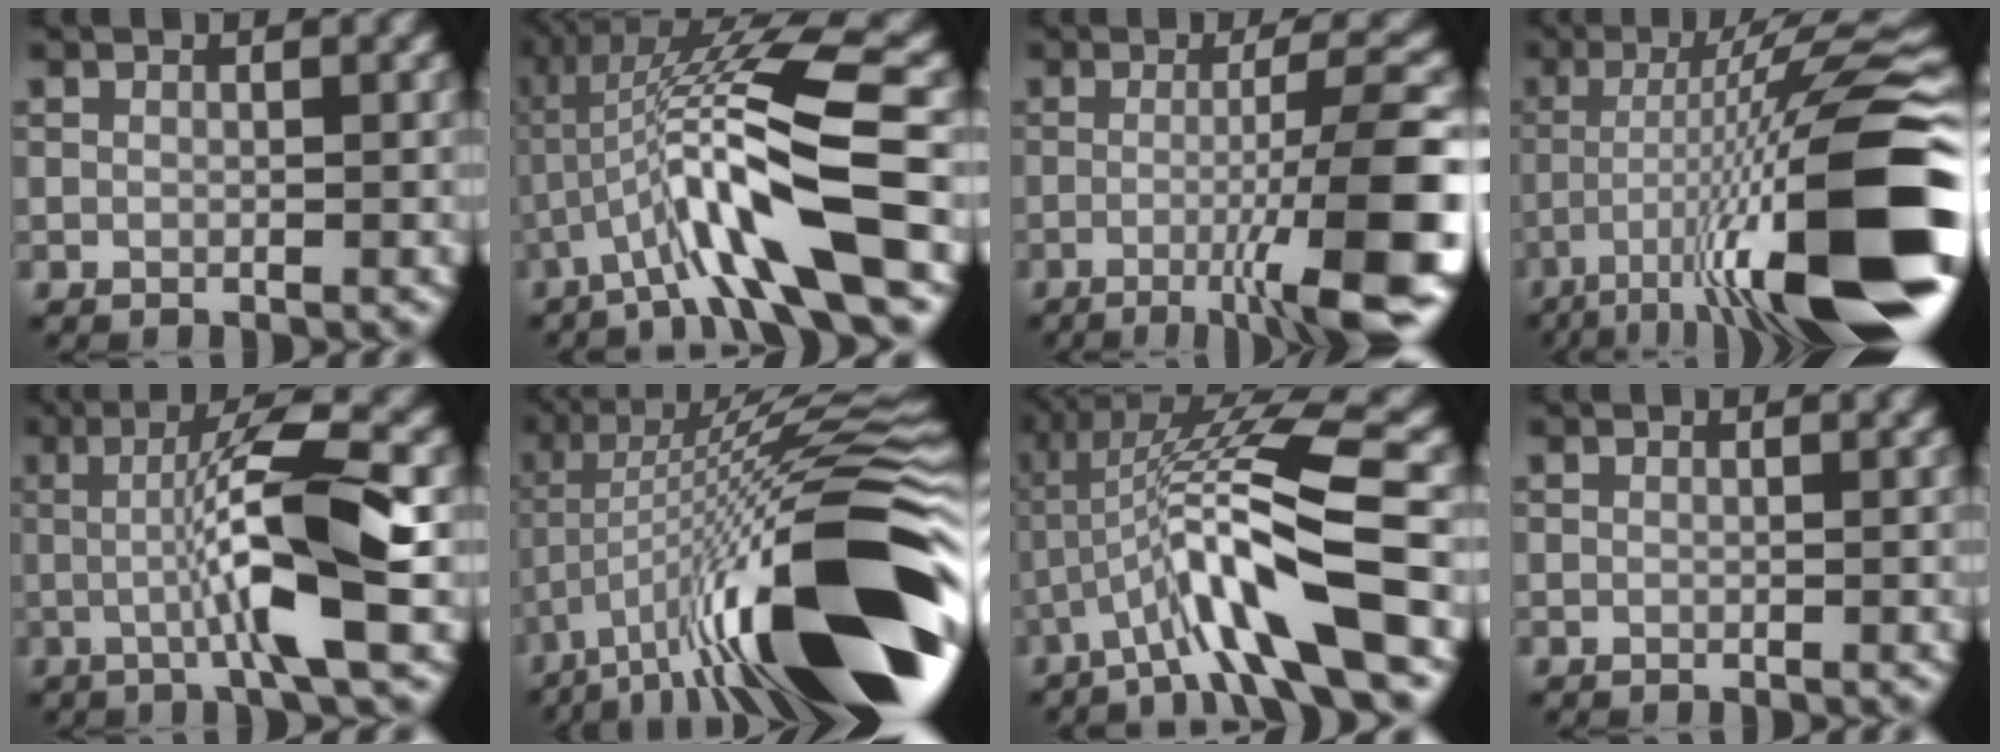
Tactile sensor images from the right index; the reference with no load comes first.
{"total": 10.3, "force": [-3.3, 1.5, 9.7], "torque": [-0.171, 0.017, -0.061]}
{"total": 11.1, "force": [-3.6, 1.6, 10.4], "torque": [-0.135, 0.008, -0.058]}
{"total": 16.6, "force": [-6.2, 2.9, 15.1], "torque": [-0.245, 0.017, -0.098]}
{"total": 8.6, "force": [-0.5, 1.3, 8.5], "torque": [-0.130, 0.002, -0.012]}
{"total": 19.8, "force": [-6.8, 5.6, 17.7], "torque": [-0.284, 0.028, -0.130]}
{"total": 9.5, "force": [-3.6, 1.1, 8.7], "torque": [-0.158, 0.019, -0.069]}
{"total": 0.0}